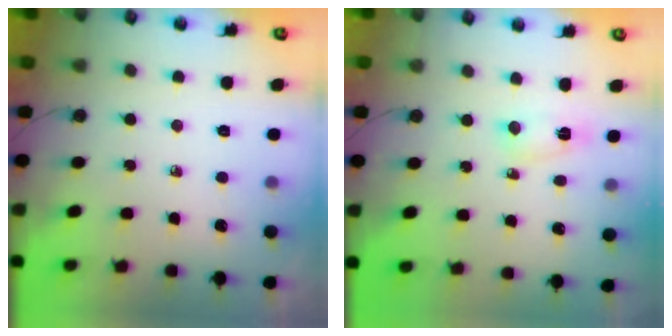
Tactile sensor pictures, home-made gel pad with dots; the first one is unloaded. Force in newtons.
{"total": 3.0, "press": 2.9, "slide": 0.6}